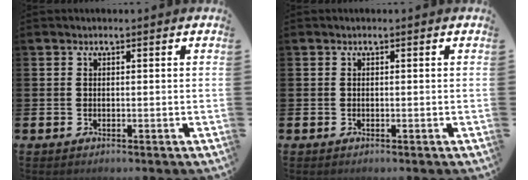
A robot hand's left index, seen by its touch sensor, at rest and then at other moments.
{"total": 0.0}